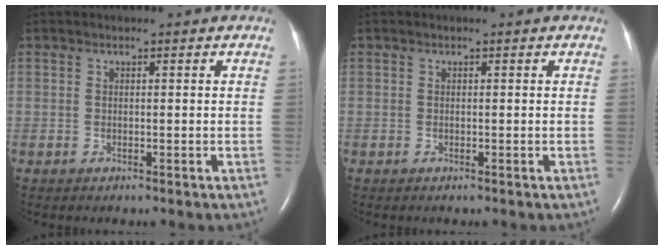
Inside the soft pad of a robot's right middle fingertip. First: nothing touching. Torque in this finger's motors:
{"motor_torque": [-0.10, -0.19, 0.04, 0.01]}